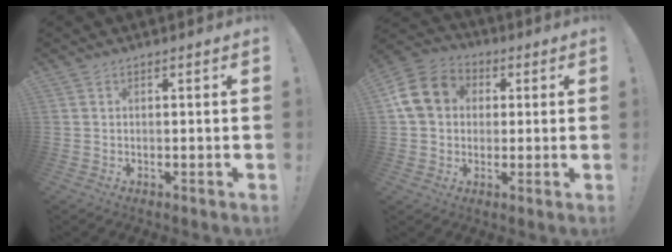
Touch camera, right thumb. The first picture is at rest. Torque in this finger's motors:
{"motor_torque": [0.21, 0.08, 0.56, -0.24, 0.16]}